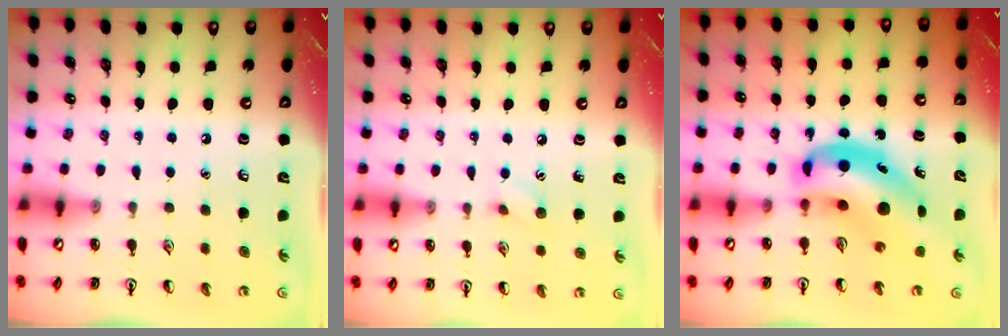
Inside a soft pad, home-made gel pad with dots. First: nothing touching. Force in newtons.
{"total": 5.0, "press": 4.8, "slide": 1.4}
{"total": 13.3, "press": 12.8, "slide": 3.9}